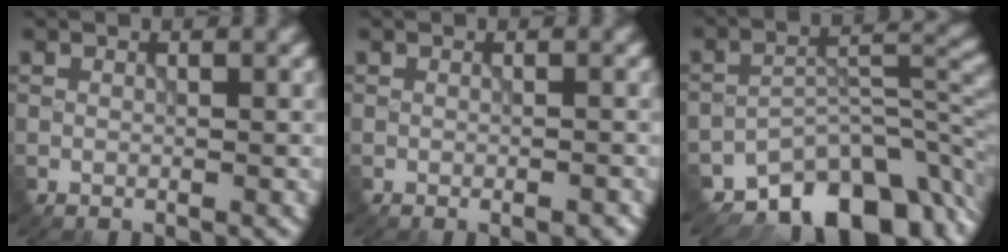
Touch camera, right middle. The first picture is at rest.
{"total": 1.0, "force": [-0.6, 0.3, 0.7], "torque": [-0.011, -0.003, -0.007]}
{"total": 10.9, "force": [-8.5, 4.6, 5.0], "torque": [-0.053, -0.004, -0.139]}